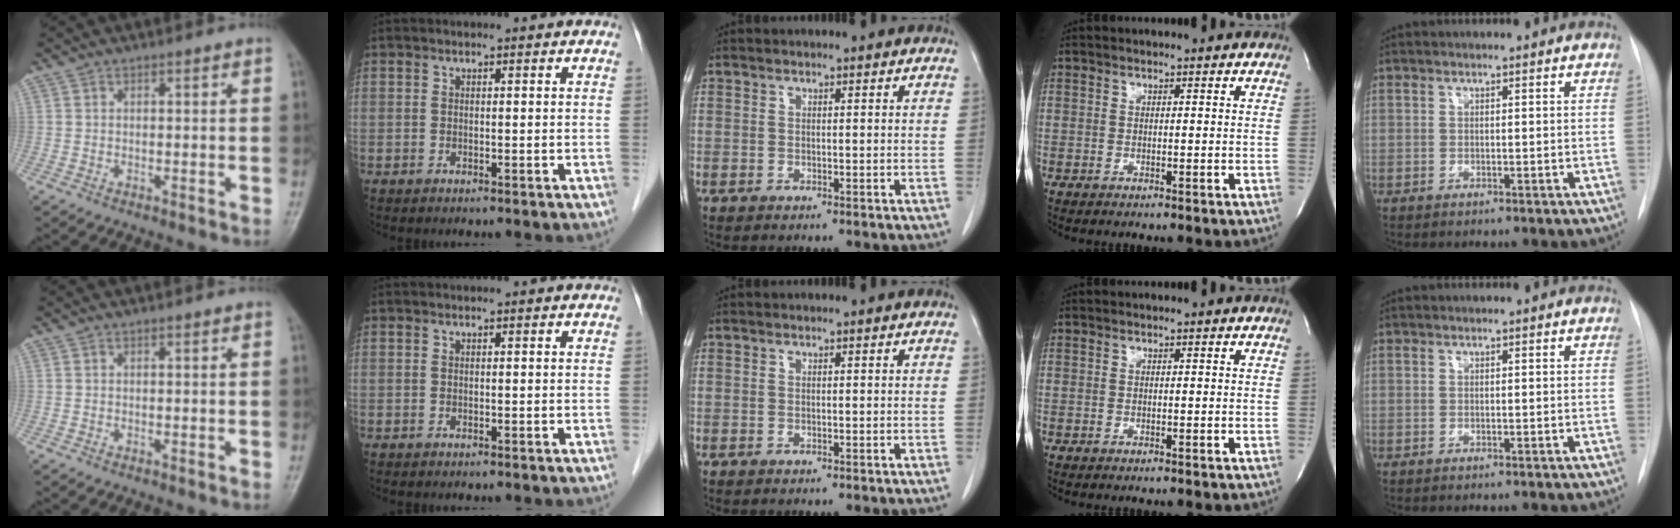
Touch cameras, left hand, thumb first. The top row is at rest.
{}